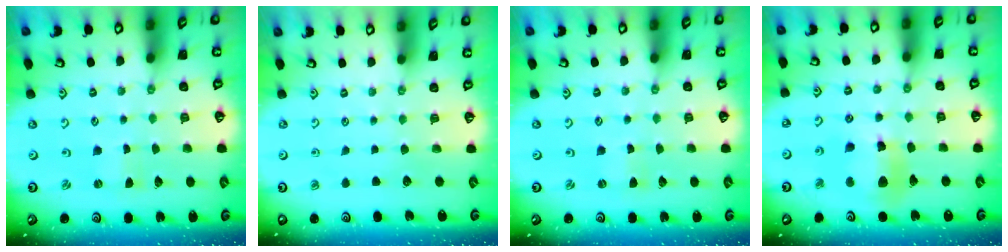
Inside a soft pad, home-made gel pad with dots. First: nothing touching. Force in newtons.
{"total": 0.0}
{"total": 0.9, "press": 0.9, "slide": 0.1}
{"total": 12.9, "press": 12.8, "slide": 1.3}